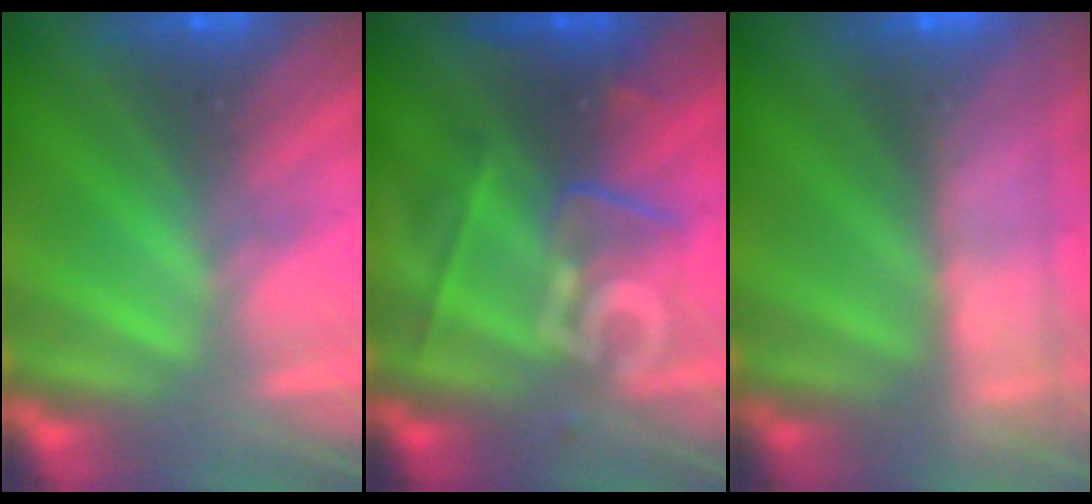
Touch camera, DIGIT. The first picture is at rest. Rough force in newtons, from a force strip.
{"total": 2.7}
{"total": 8.4}